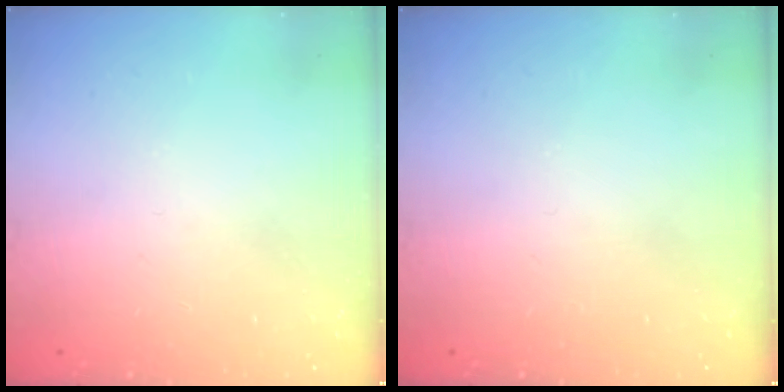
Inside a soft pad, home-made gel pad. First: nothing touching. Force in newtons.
{"total": 0.0}